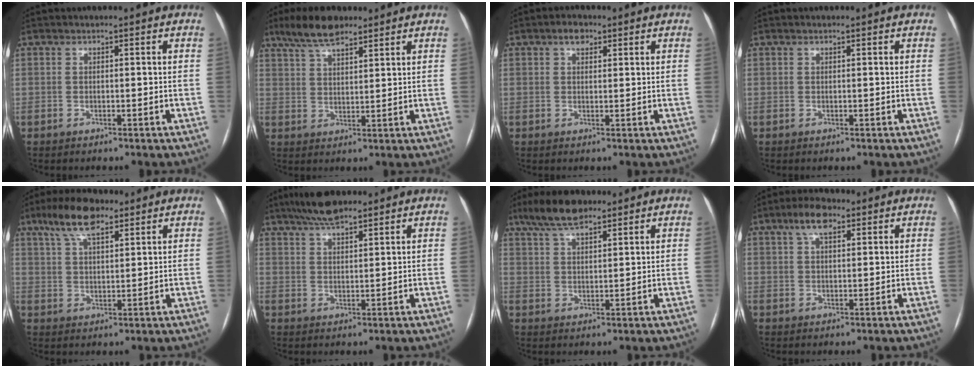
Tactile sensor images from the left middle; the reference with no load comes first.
{"total": 7.6, "force": [5.9, 2.2, 4.2], "torque": [-0.084, 0.014, 0.108]}
{"total": 2.5, "force": [1.5, 1.4, 1.4], "torque": [-0.025, 0.010, 0.024]}
{"total": 0.0}
{"total": 8.8, "force": [5.9, 2.9, 5.9], "torque": [-0.115, 0.021, 0.107]}
{"total": 6.8, "force": [5.6, 1.5, 3.6], "torque": [-0.068, 0.019, 0.099]}
{"total": 7.8, "force": [6.0, 2.2, 4.5], "torque": [-0.089, 0.017, 0.109]}
{"total": 5.5, "force": [3.2, 2.1, 3.9], "torque": [-0.077, 0.018, 0.054]}